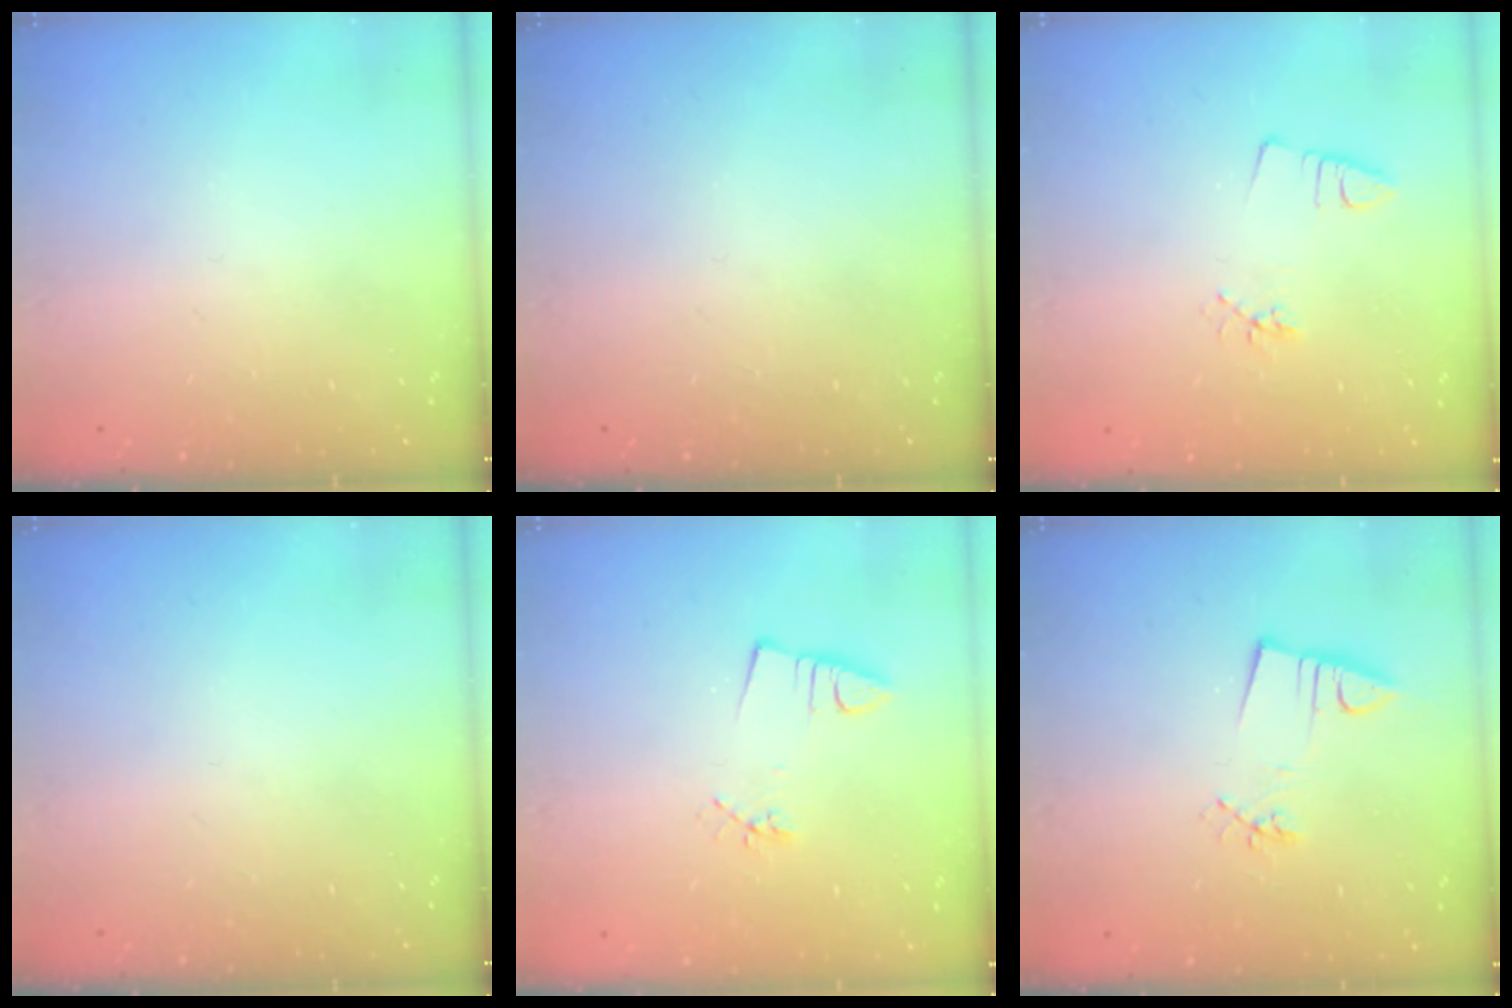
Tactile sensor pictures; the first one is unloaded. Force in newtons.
{"total": 0.0}
{"total": 2.6, "press": 2.2, "slide": 1.5}
{"total": 0.0}
{"total": 2.6, "press": 1.1, "slide": 2.4}
{"total": 3.5, "press": 2.2, "slide": 2.7}